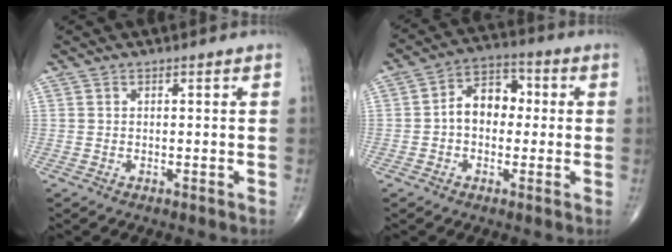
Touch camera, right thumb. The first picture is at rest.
{"total": 8.6, "force": [0.0, 6.1, 6.0], "torque": [-0.071, 0.030, -0.012]}